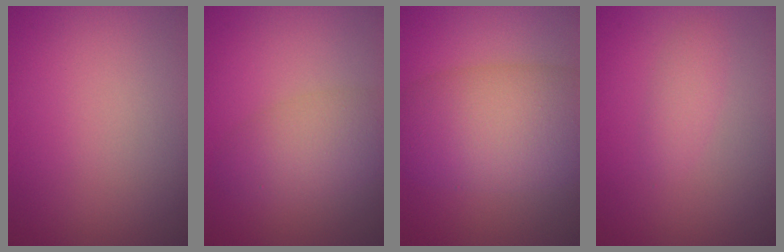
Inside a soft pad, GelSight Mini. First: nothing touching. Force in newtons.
{"total": 3.8, "press": 3.8, "slide": 0.2}
{"total": 9.1, "press": 9.1, "slide": 0.5}
{"total": 1.4, "press": 1.4, "slide": 0.0}